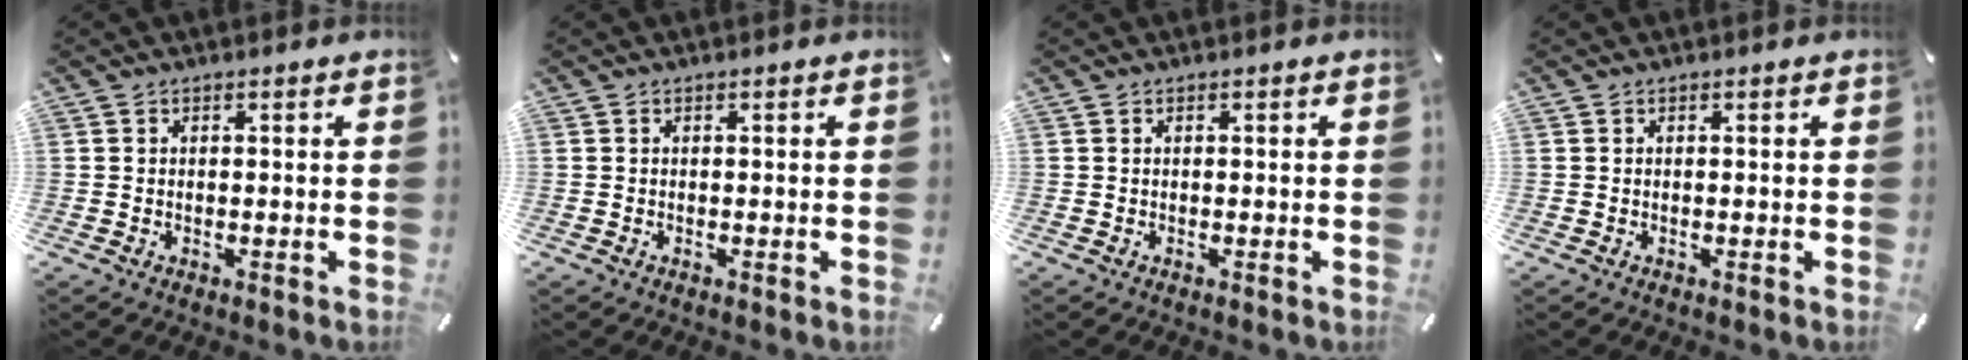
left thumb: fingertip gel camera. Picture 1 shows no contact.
{"total": 0.0}
{"total": 0.0}
{"total": 0.0}